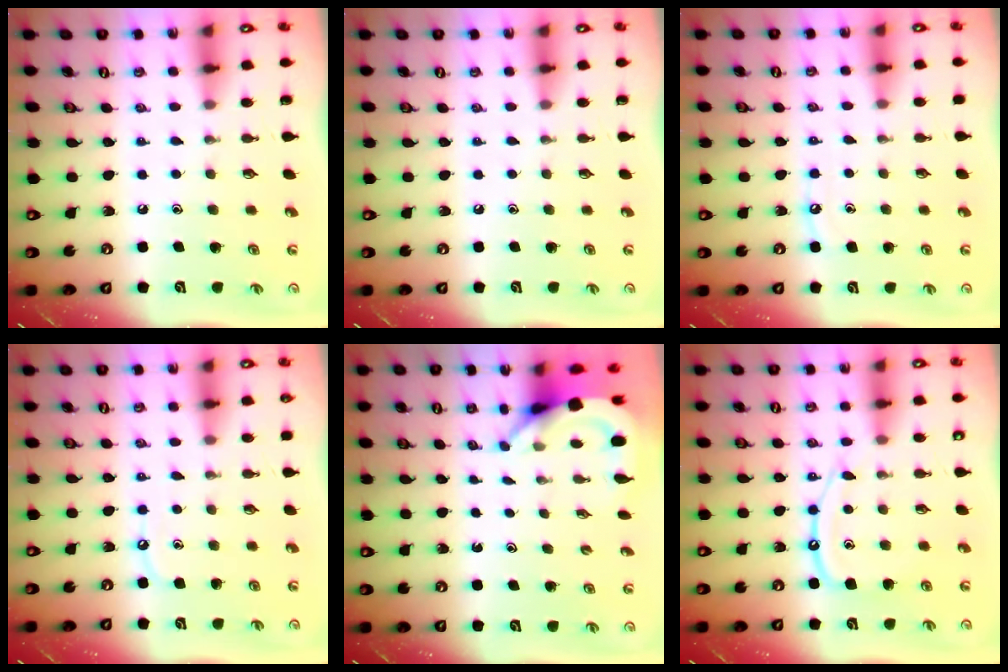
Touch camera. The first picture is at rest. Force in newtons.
{"total": 0.0}
{"total": 5.9, "press": 5.9, "slide": 0.6}
{"total": 5.5, "press": 5.4, "slide": 0.7}
{"total": 5.4, "press": 5.4, "slide": 0.4}
{"total": 11.4, "press": 11.4, "slide": 1.2}